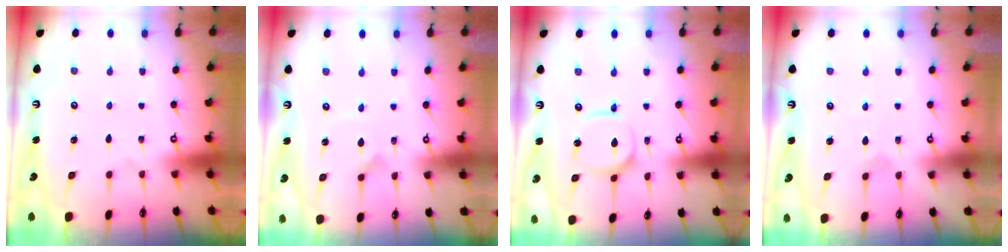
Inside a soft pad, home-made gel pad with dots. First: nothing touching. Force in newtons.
{"total": 0.0}
{"total": 6.3, "press": 6.3, "slide": 0.6}
{"total": 0.9, "press": 0.9, "slide": 0.0}